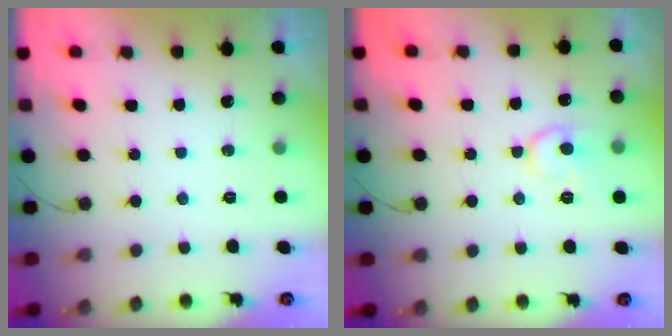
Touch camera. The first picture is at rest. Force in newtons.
{"total": 9.5, "press": 9.5, "slide": 0.8}